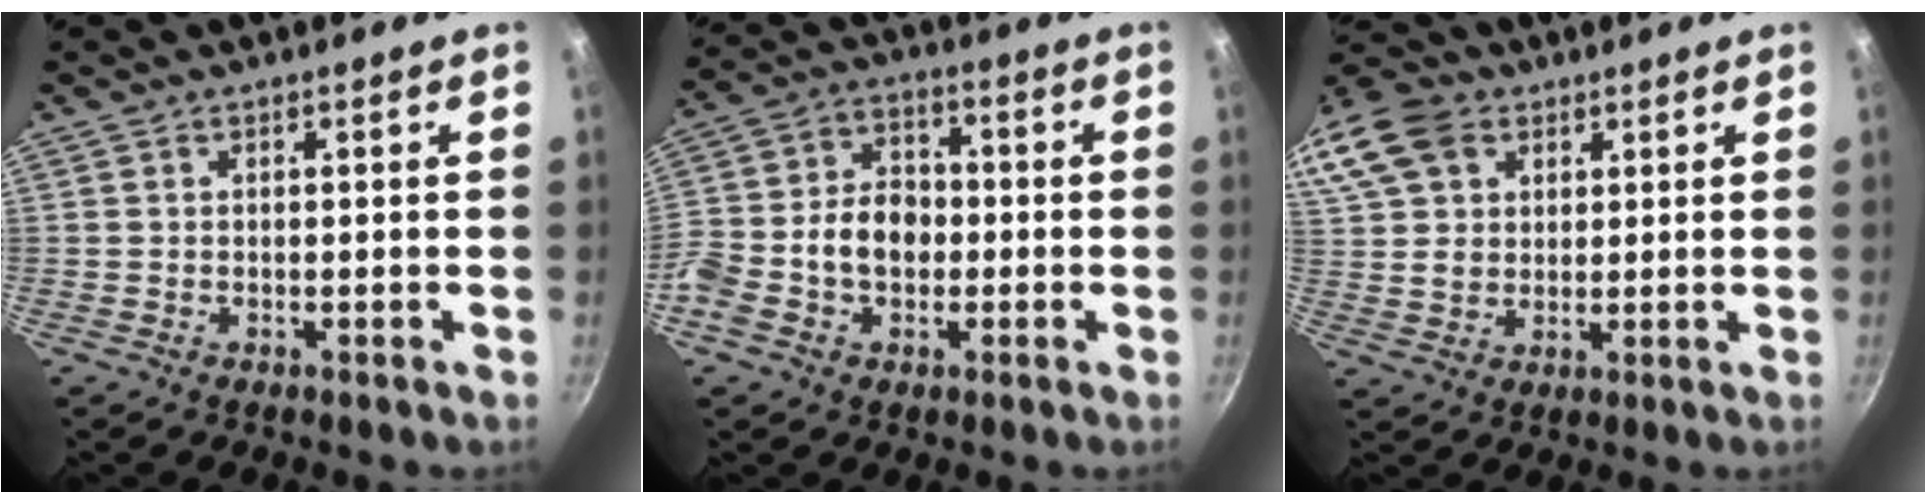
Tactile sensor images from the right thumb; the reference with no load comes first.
{"total": 12.4, "force": [-2.2, 9.0, 8.2], "torque": [-0.125, 0.032, -0.055]}
{"total": 21.6, "force": [9.5, 16.1, 10.7], "torque": [-0.265, 0.039, 0.176]}